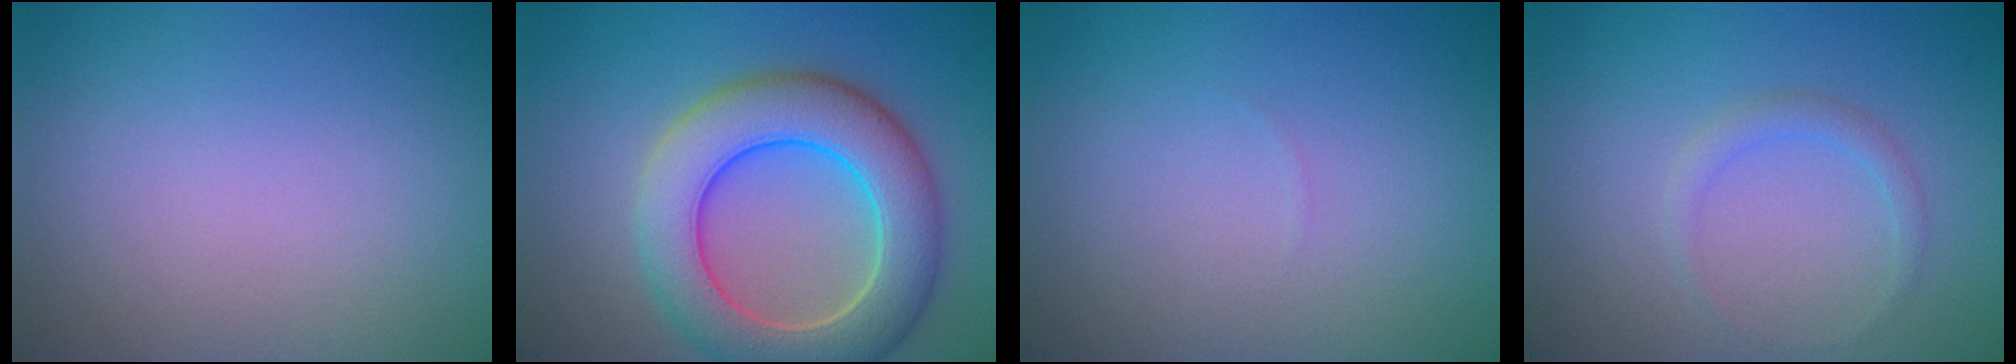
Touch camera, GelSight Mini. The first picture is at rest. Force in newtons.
{"total": 8.8, "press": 8.7, "slide": 0.7}
{"total": 0.0}
{"total": 1.3, "press": 1.3, "slide": 0.1}